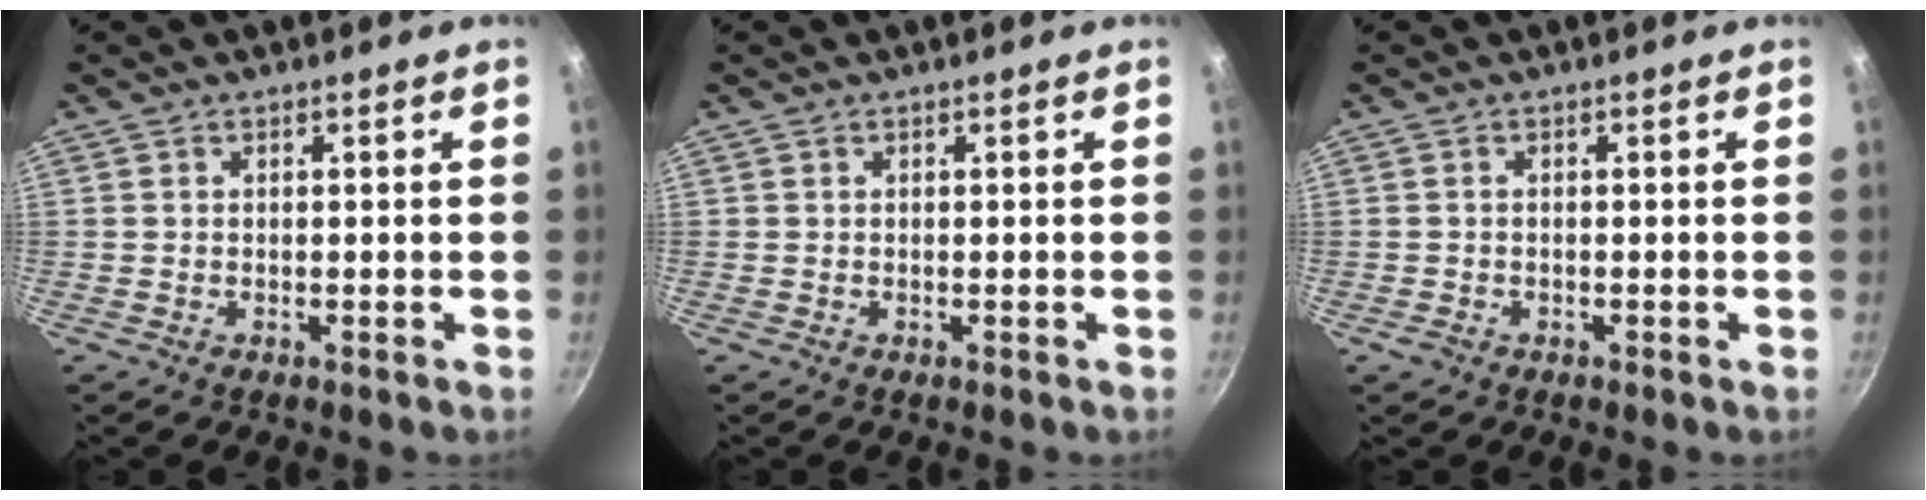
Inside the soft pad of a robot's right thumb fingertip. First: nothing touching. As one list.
[{"total": 0.0}, {"total": 1.1, "force": [-0.6, 0.7, 0.6], "torque": [-0.013, 0.002, -0.011]}]